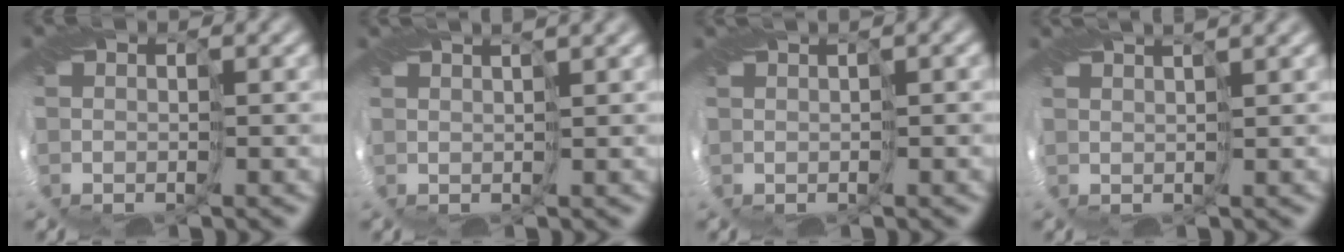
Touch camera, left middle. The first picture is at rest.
{"total": 2.2, "force": [1.7, 0.1, 1.4], "torque": [-0.028, 0.007, 0.022]}
{"total": 1.6, "force": [0.9, 0.0, 1.3], "torque": [-0.032, 0.003, 0.016]}
{"total": 2.9, "force": [2.2, 0.2, 1.8], "torque": [-0.034, 0.014, 0.024]}